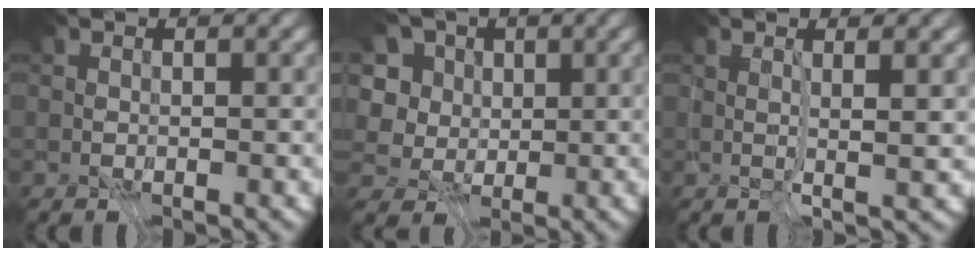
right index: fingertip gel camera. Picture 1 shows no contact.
{"total": 4.0, "force": [0.6, 3.3, 2.2], "torque": [-0.068, 0.007, -0.003]}
{"total": 2.2, "force": [0.5, -1.8, 1.1], "torque": [-0.013, -0.025, 0.033]}